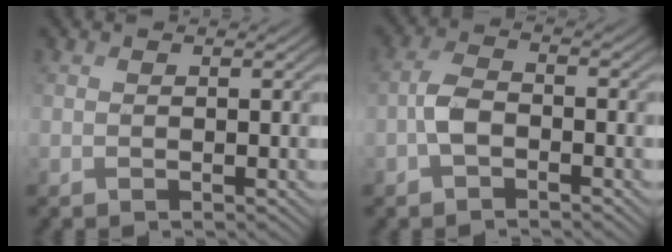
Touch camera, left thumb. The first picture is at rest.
{"total": 2.8, "force": [-1.0, 1.4, 2.2], "torque": [-0.042, 0.013, -0.032]}